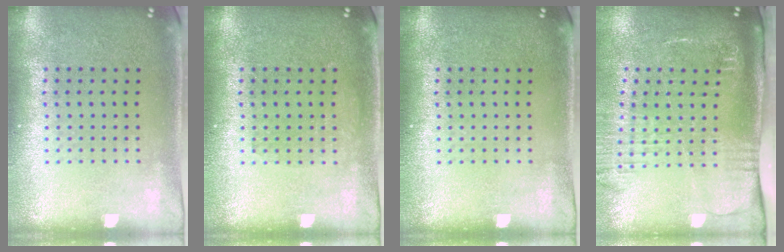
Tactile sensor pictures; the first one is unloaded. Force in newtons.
{"total": 0.8, "press": 0.8, "slide": 0.1}
{"total": 0.0}
{"total": 2.8, "press": 2.1, "slide": 1.8}